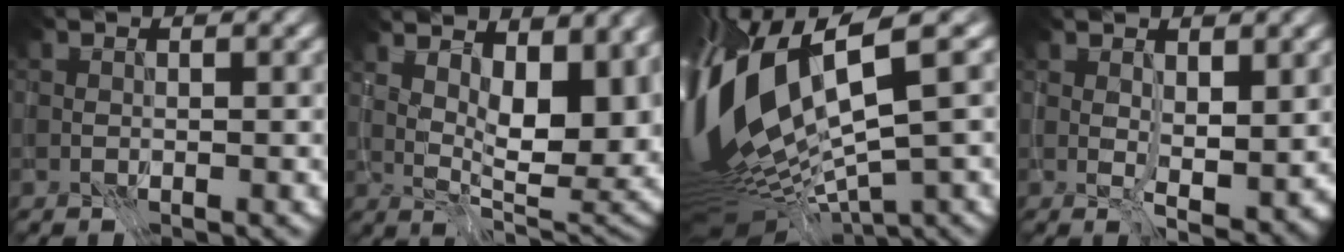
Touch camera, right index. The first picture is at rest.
{"total": 13.9, "force": [5.2, 6.3, 11.2], "torque": [-0.146, 0.030, 0.092]}
{"total": 15.5, "force": [1.3, 5.8, 14.3], "torque": [-0.314, -0.009, 0.063]}
{"total": 3.5, "force": [1.1, 1.3, 3.0], "torque": [-0.050, -0.005, 0.027]}